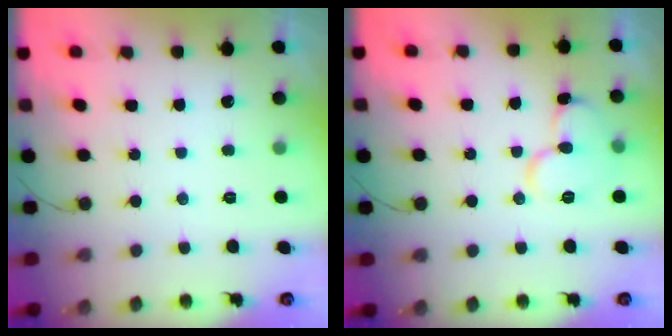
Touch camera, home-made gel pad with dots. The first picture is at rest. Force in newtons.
{"total": 11.4, "press": 11.3, "slide": 1.2}